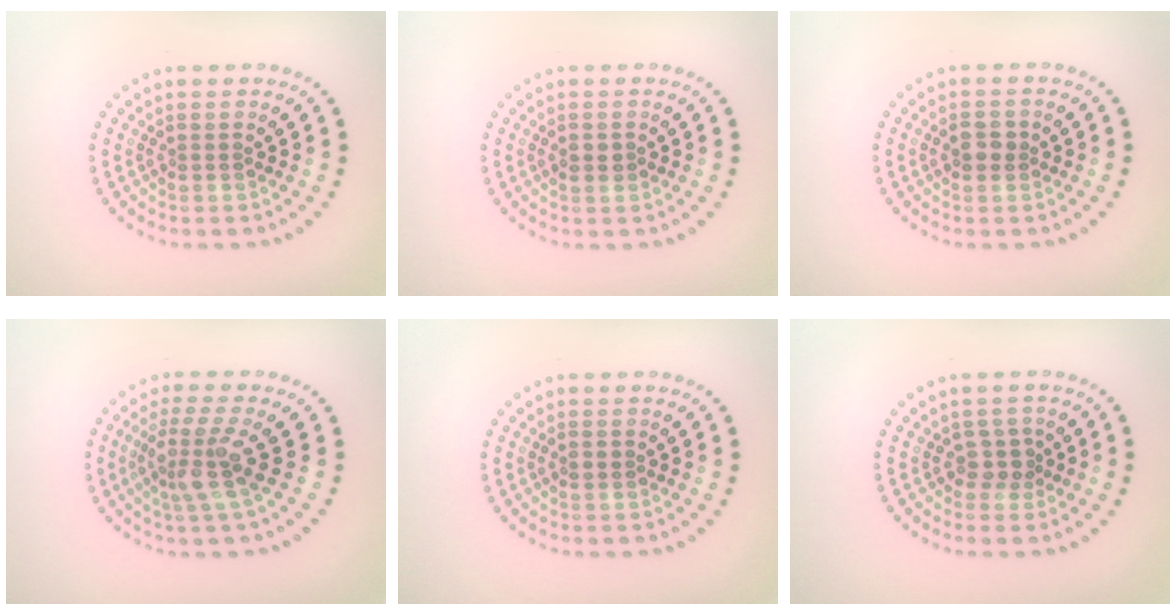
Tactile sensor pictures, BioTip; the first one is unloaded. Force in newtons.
{"total": 1.2, "press": 1.2, "slide": 0.0}
{"total": 1.8, "press": 1.8, "slide": 0.3}
{"total": 3.8, "press": 2.9, "slide": 2.5}
{"total": 1.0, "press": 1.0, "slide": 0.1}
{"total": 1.8, "press": 1.5, "slide": 1.1}